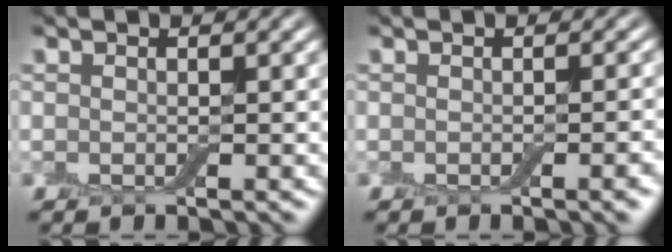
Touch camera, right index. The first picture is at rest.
{"total": 2.0, "force": [-0.8, 0.4, 1.8], "torque": [-0.016, 0.001, -0.009]}